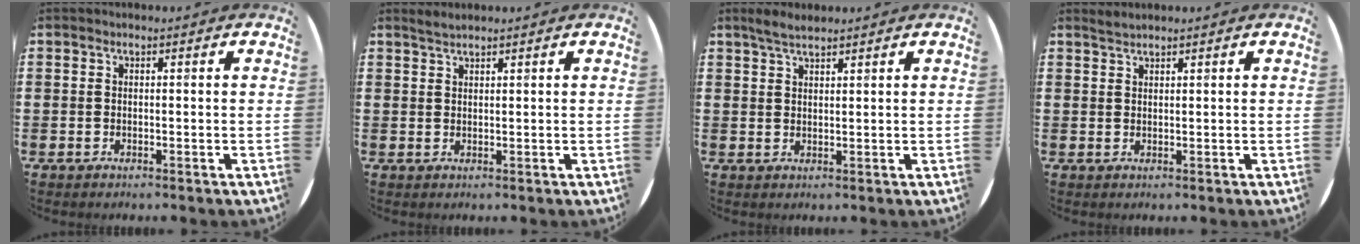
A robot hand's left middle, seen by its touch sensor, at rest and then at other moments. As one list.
[{"total": 1.3, "force": [1.3, -0.1, 0.3], "torque": [-0.007, 0.001, 0.024]}, {"total": 2.5, "force": [2.2, 0.4, 1.1], "torque": [-0.025, 0.005, 0.040]}, {"total": 1.1, "force": [1.1, -0.1, 0.1], "torque": [-0.003, -0.002, 0.022]}]